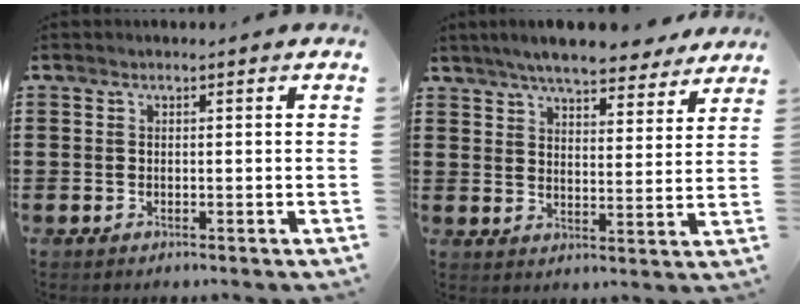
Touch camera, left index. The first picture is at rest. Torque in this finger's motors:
{"motor_torque": [1.04, -1.10, 0.68, 0.21]}